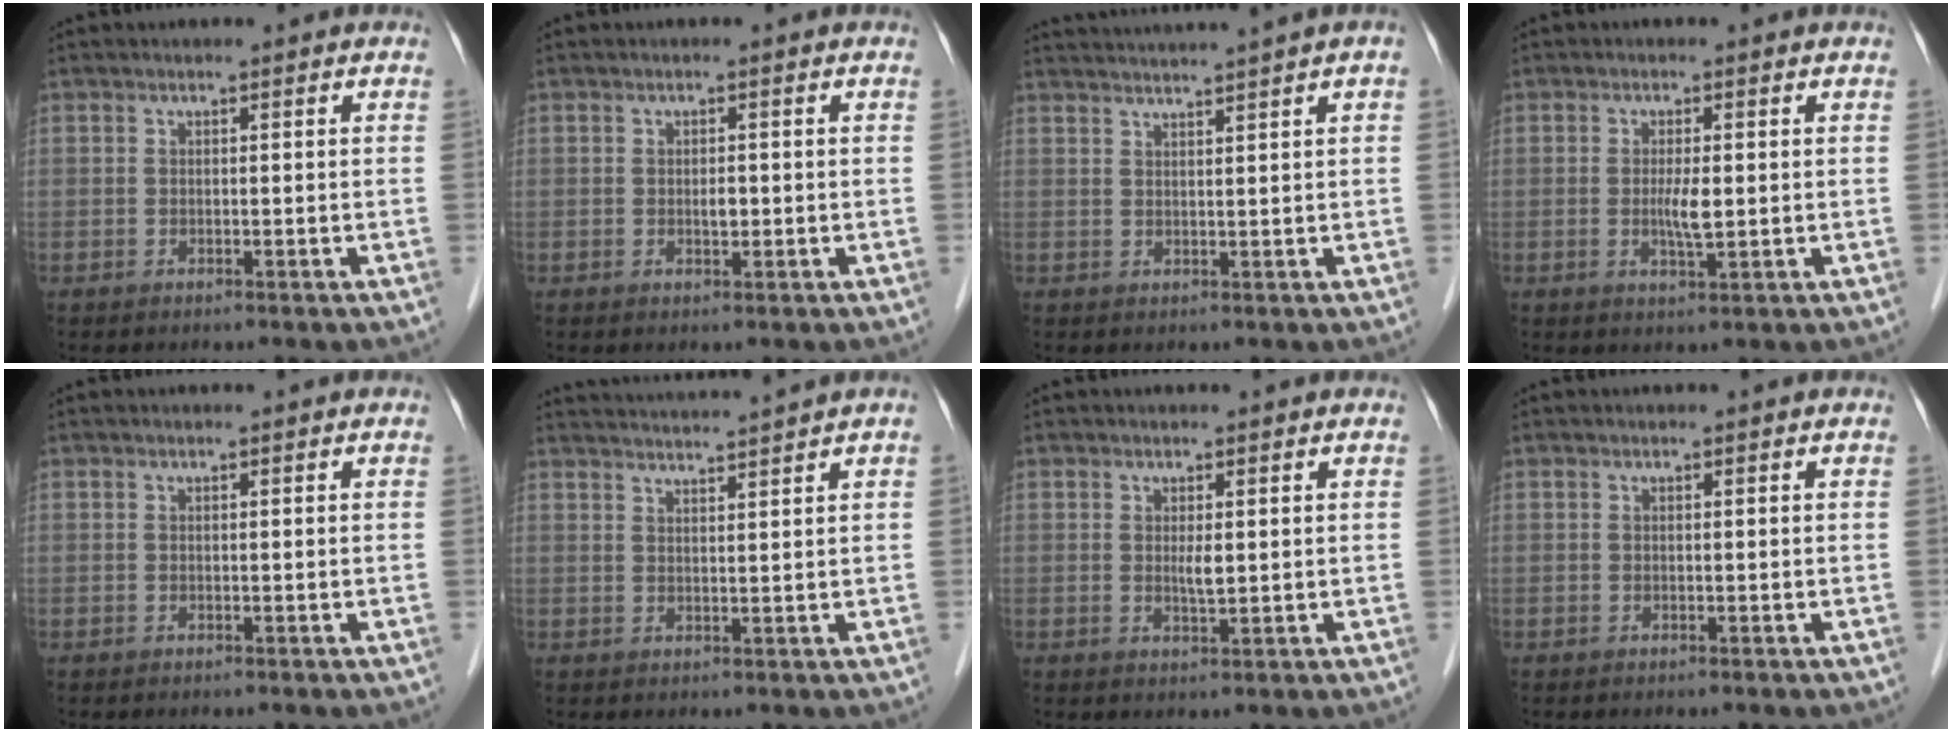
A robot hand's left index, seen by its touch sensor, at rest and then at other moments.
{"total": 1.2, "force": [-0.1, 0.6, 1.0], "torque": [-0.018, 0.000, 0.001]}
{"total": 6.4, "force": [5.6, -1.8, 2.4], "torque": [-0.033, 0.015, 0.083]}
{"total": 3.0, "force": [0.0, 0.4, 3.0], "torque": [-0.059, -0.004, 0.002]}
{"total": 0.0}
{"total": 7.0, "force": [6.5, -1.9, 1.8], "torque": [-0.027, 0.008, 0.098]}
{"total": 1.7, "force": [0.4, 0.3, 1.6], "torque": [-0.034, -0.004, 0.009]}
{"total": 0.0}